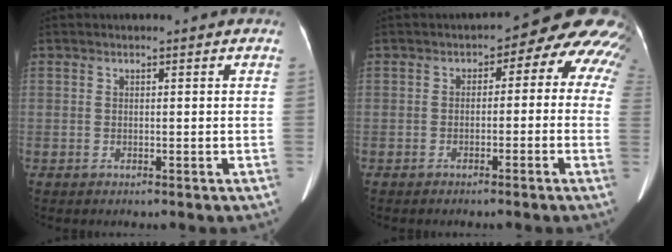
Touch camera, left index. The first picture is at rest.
{"total": 9.4, "force": [1.7, 5.4, 7.5], "torque": [-0.080, 0.040, 0.007]}